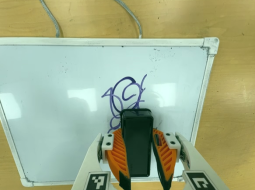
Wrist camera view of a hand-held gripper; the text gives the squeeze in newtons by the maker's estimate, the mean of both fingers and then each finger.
{"total": 12.6, "left": 12.2, "right": 13.1}